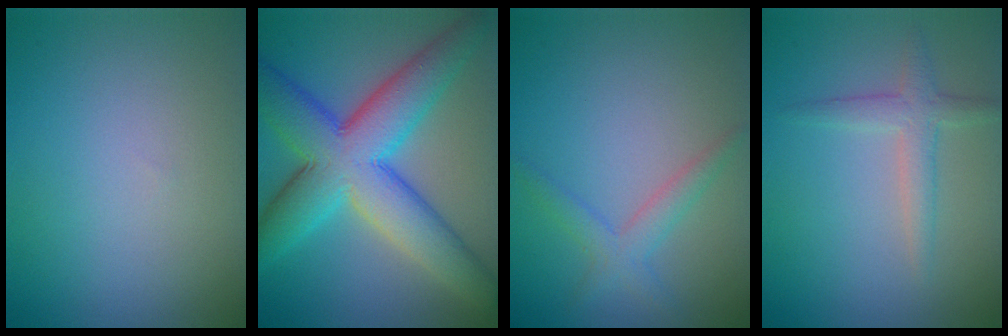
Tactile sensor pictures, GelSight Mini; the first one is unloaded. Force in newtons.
{"total": 10.7, "press": 10.7, "slide": 0.1}
{"total": 2.2, "press": 2.2, "slide": 0.1}
{"total": 2.2, "press": 2.2, "slide": 0.1}